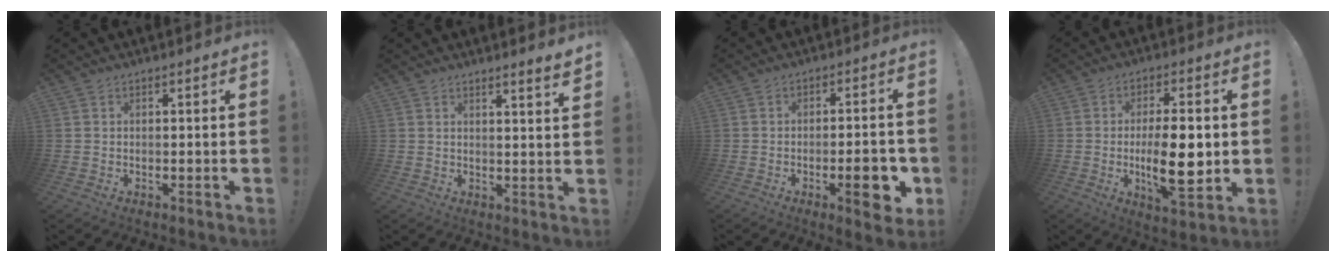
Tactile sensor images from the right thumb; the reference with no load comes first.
{"total": 3.3, "force": [2.6, -0.7, 2.0], "torque": [-0.025, -0.024, 0.041]}
{"total": 10.4, "force": [-3.6, 2.9, 9.3], "torque": [-0.108, 0.005, -0.053]}
{"total": 15.0, "force": [-1.2, 5.2, 14.0], "torque": [-0.237, -0.009, -0.024]}